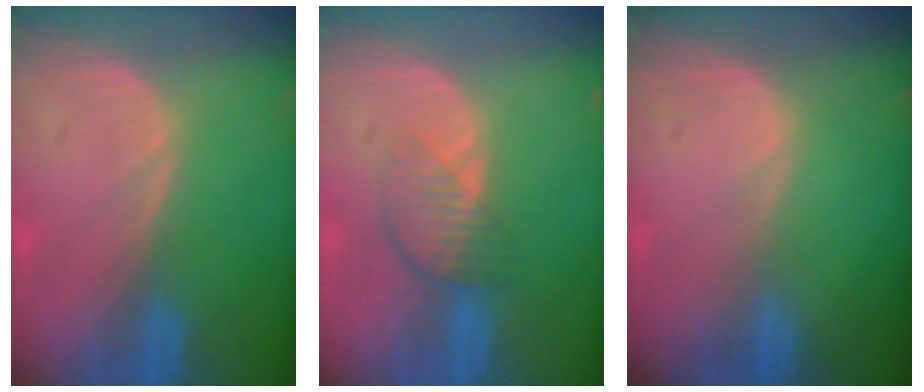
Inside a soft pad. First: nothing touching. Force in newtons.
{"total": 3.9, "press": 3.6, "slide": 1.5}
{"total": 0.0}